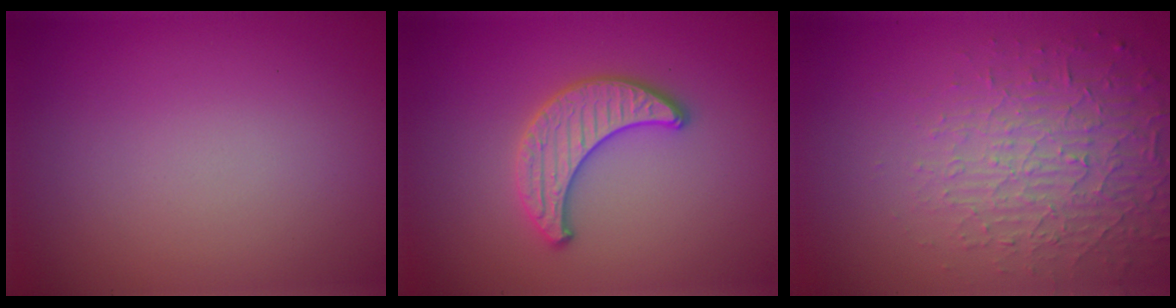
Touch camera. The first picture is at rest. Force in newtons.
{"total": 3.2, "press": 3.1, "slide": 0.4}
{"total": 5.0, "press": 3.2, "slide": 3.8}